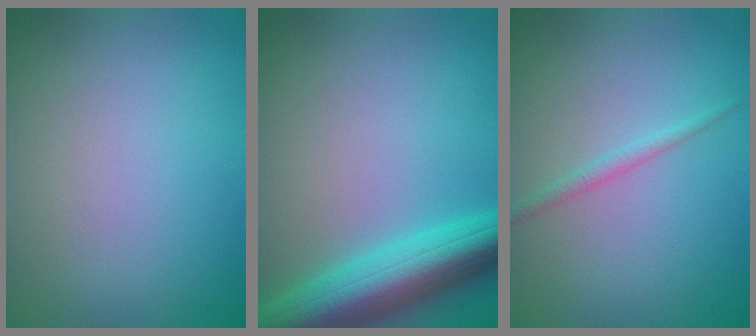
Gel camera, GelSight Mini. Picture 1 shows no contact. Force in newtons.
{"total": 8.3, "press": 8.2, "slide": 0.4}
{"total": 1.1, "press": 1.1, "slide": 0.0}